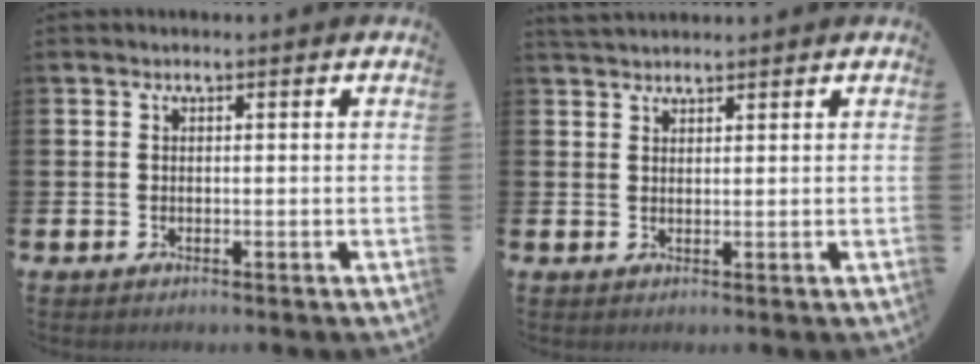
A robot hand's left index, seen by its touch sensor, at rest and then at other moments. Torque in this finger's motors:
{"motor_torque": [-0.08, -0.06, 0.06, 0.06]}